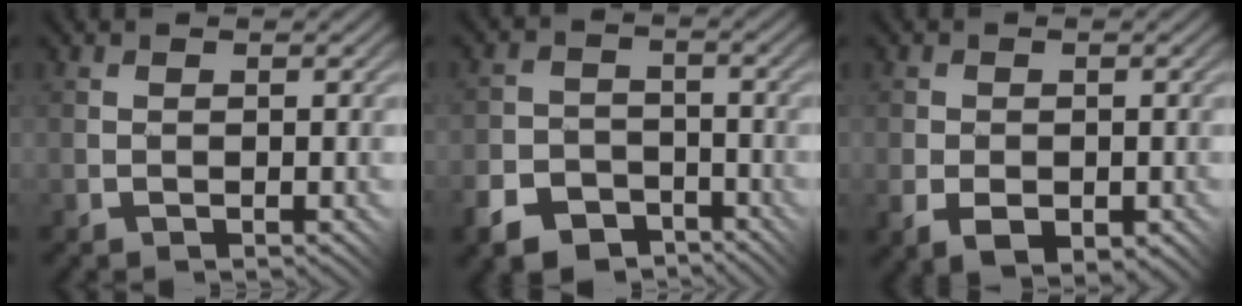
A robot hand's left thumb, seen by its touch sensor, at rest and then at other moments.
{"total": 6.6, "force": [-4.8, 4.0, 2.2], "torque": [-0.046, -0.011, -0.094]}
{"total": 3.7, "force": [-1.3, 2.5, 2.4], "torque": [-0.050, -0.015, -0.018]}